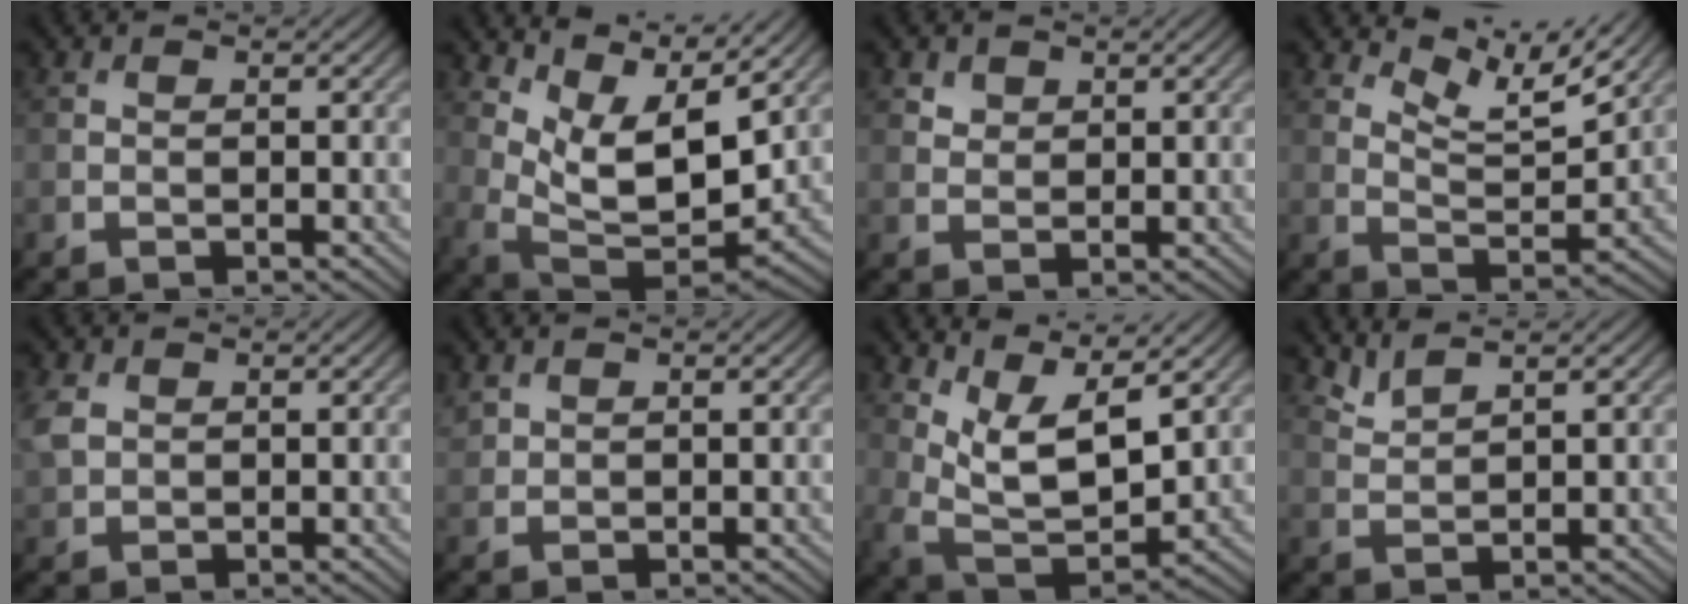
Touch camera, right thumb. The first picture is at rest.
{"total": 10.5, "force": [6.1, 4.2, 7.5], "torque": [-0.175, -0.002, 0.117]}
{"total": 1.6, "force": [1.1, 1.1, 0.4], "torque": [-0.011, -0.003, 0.021]}
{"total": 6.6, "force": [5.3, 1.6, 3.7], "torque": [-0.081, -0.003, 0.096]}
{"total": 3.4, "force": [0.9, 2.6, 2.0], "torque": [-0.067, 0.006, 0.018]}
{"total": 1.3, "force": [1.0, 0.7, 0.4], "torque": [-0.016, 0.003, 0.027]}
{"total": 9.0, "force": [4.7, 3.7, 6.8], "torque": [-0.157, -0.003, 0.092]}
{"total": 2.5, "force": [2.3, 0.2, 0.9], "torque": [-0.029, 0.000, 0.058]}